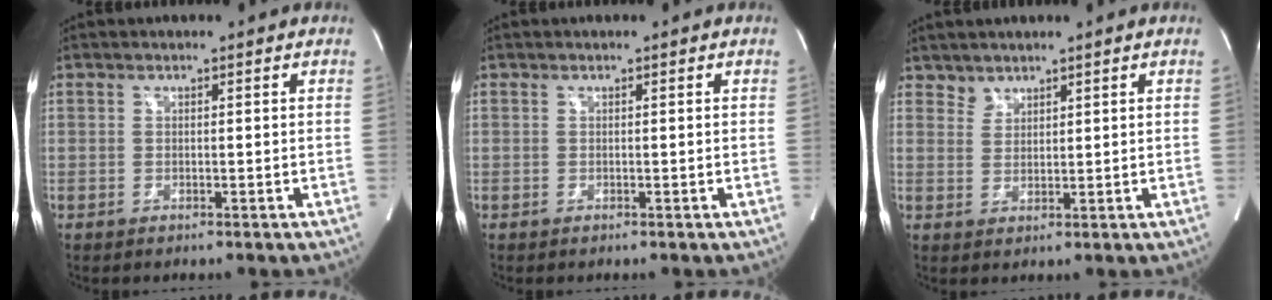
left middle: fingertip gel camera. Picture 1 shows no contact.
{"total": 0.0}
{"total": 1.8, "force": [1.6, 0.8, -0.3], "torque": [0.010, 0.002, 0.032]}